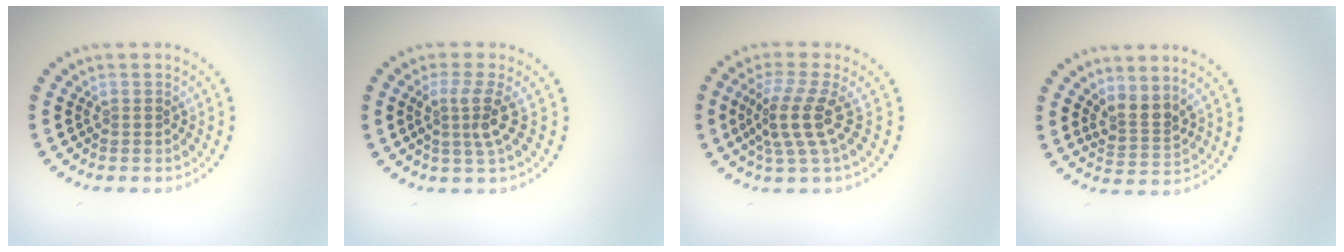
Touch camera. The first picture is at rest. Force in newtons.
{"total": 2.7, "press": 2.0, "slide": 1.8}
{"total": 3.9, "press": 2.9, "slide": 2.6}
{"total": 2.5, "press": 1.8, "slide": 1.7}